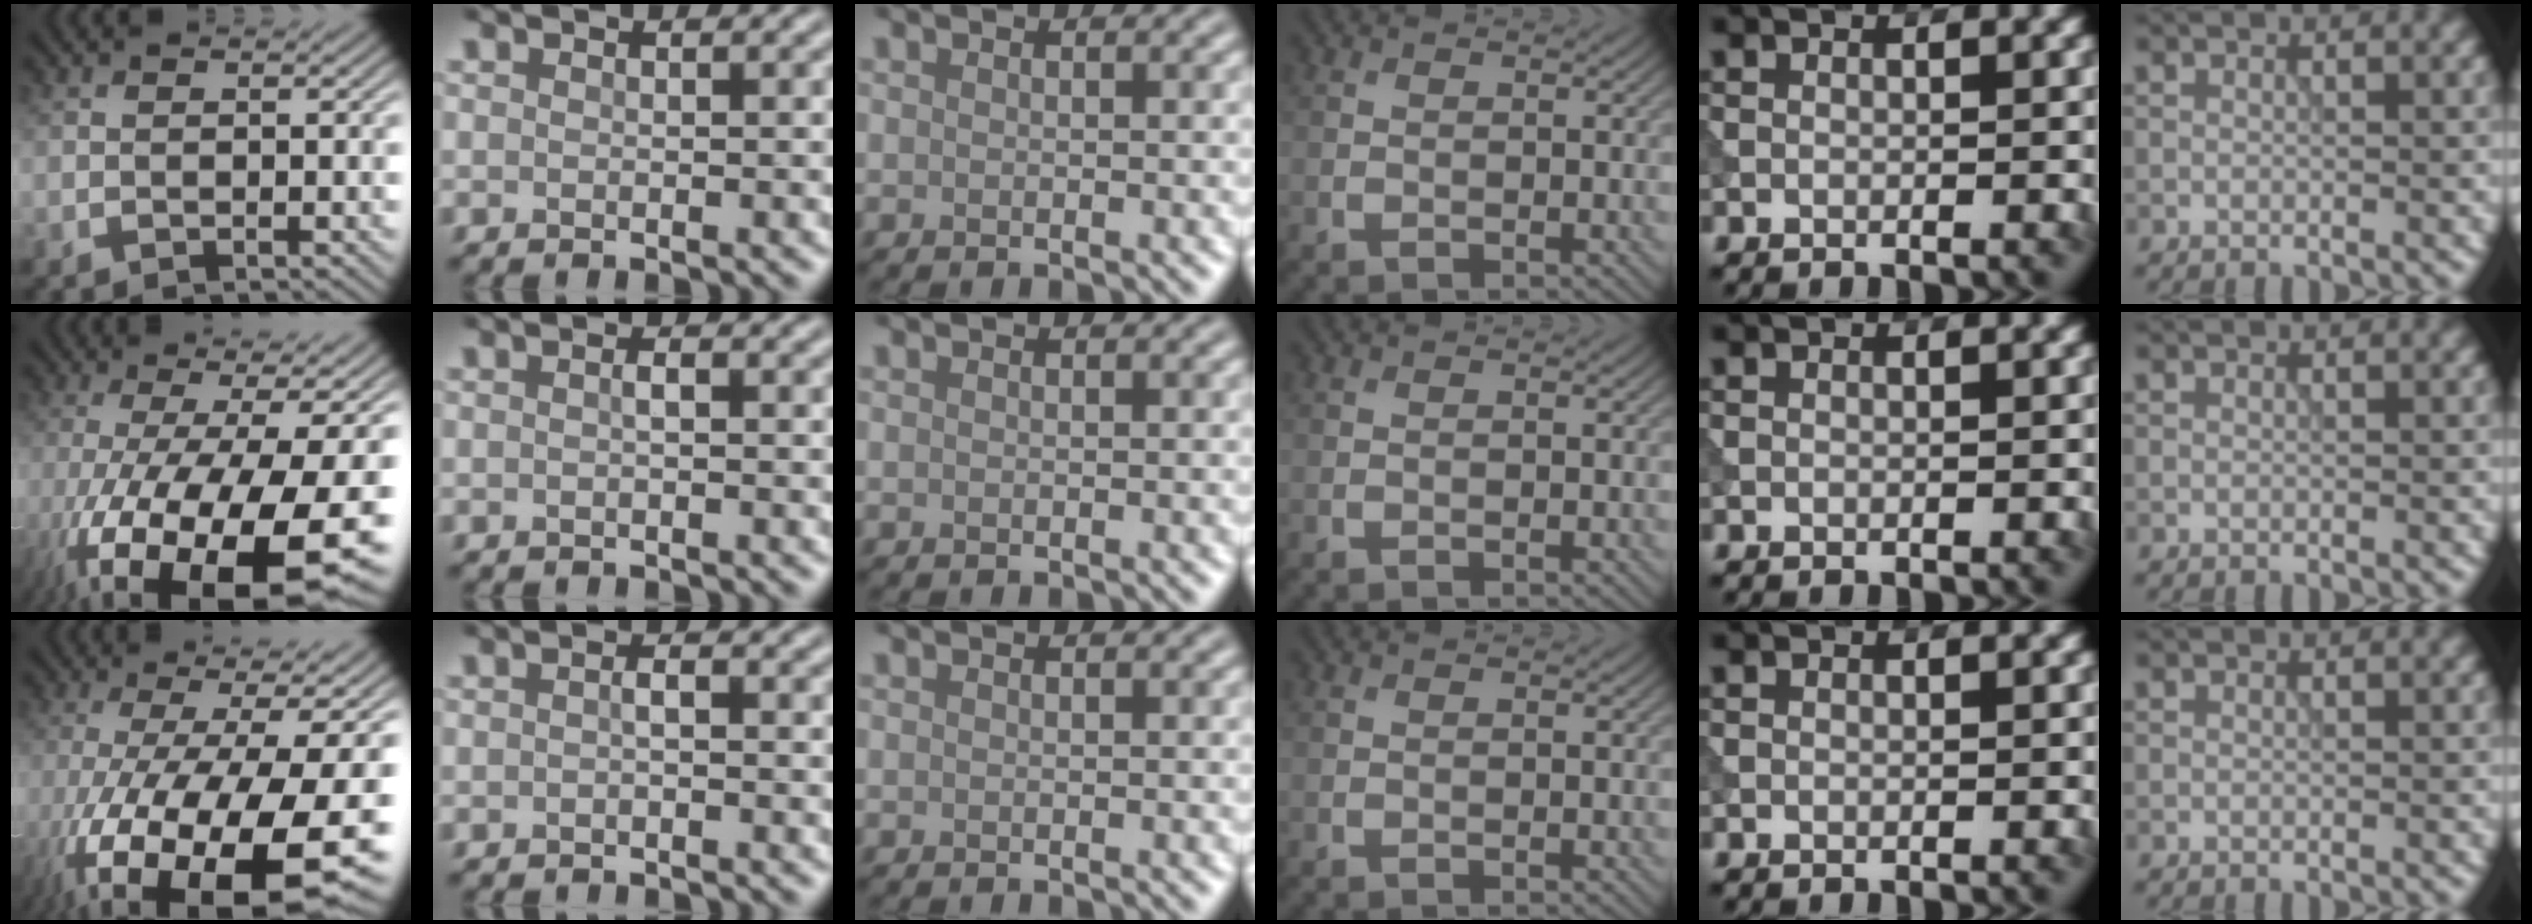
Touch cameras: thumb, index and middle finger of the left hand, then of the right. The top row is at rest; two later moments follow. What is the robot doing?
{"motion": "extract", "object": "tissue"}